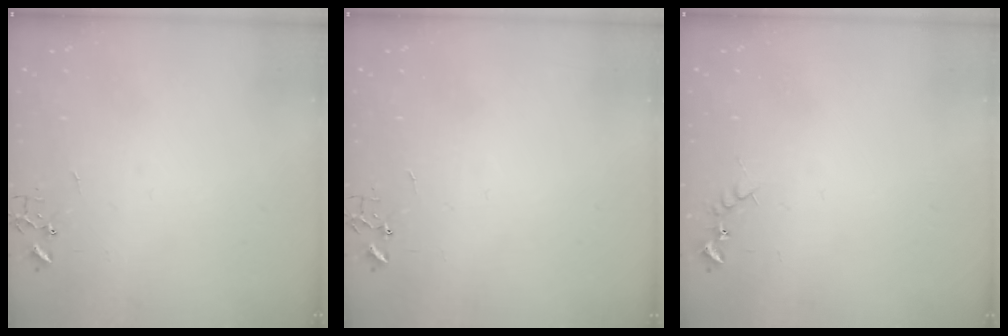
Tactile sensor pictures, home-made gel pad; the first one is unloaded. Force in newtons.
{"total": 0.0}
{"total": 6.0, "press": 6.0, "slide": 0.6}